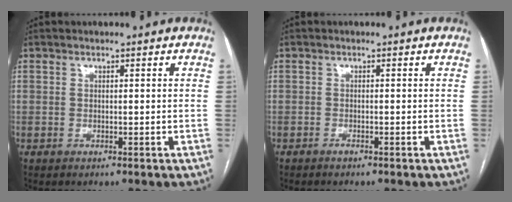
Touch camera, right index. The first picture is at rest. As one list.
[{"total": 0.6, "force": [-0.6, 0.0, 0.3], "torque": [-0.010, -0.001, -0.008]}]